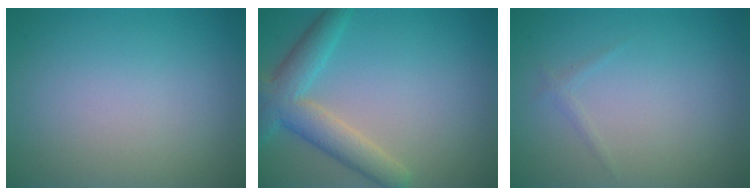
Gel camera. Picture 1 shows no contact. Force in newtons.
{"total": 4.9, "press": 4.9, "slide": 0.3}
{"total": 0.7, "press": 0.7, "slide": 0.1}